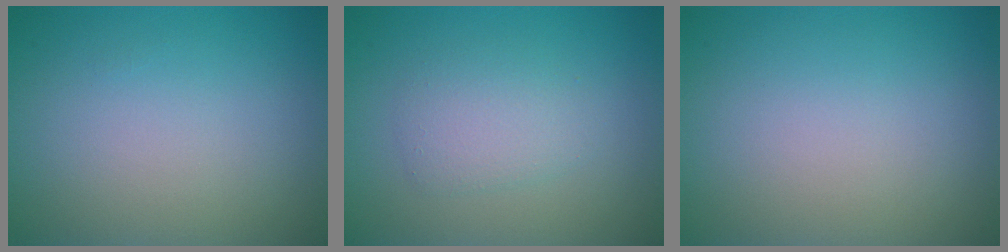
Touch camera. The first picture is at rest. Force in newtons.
{"total": 2.4, "press": 2.4, "slide": 0.1}
{"total": 0.0}